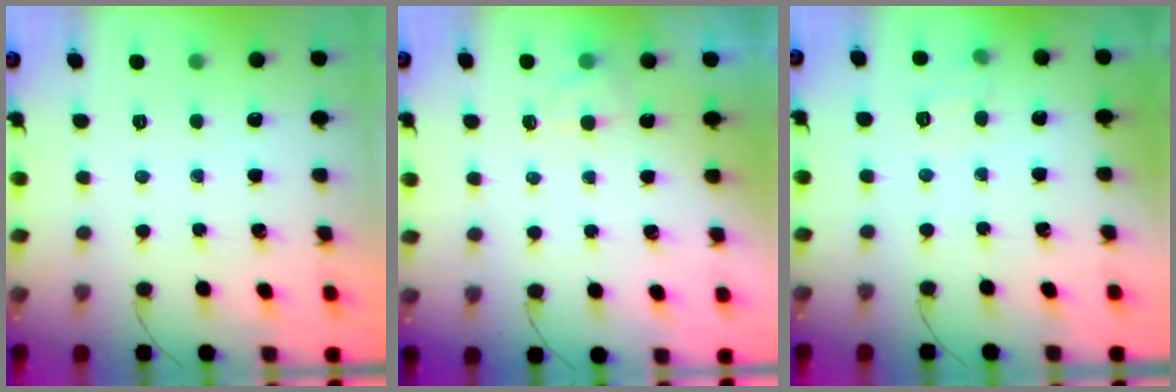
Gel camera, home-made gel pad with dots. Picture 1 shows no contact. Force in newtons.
{"total": 2.9, "press": 2.5, "slide": 1.5}
{"total": 5.2, "press": 4.8, "slide": 1.8}